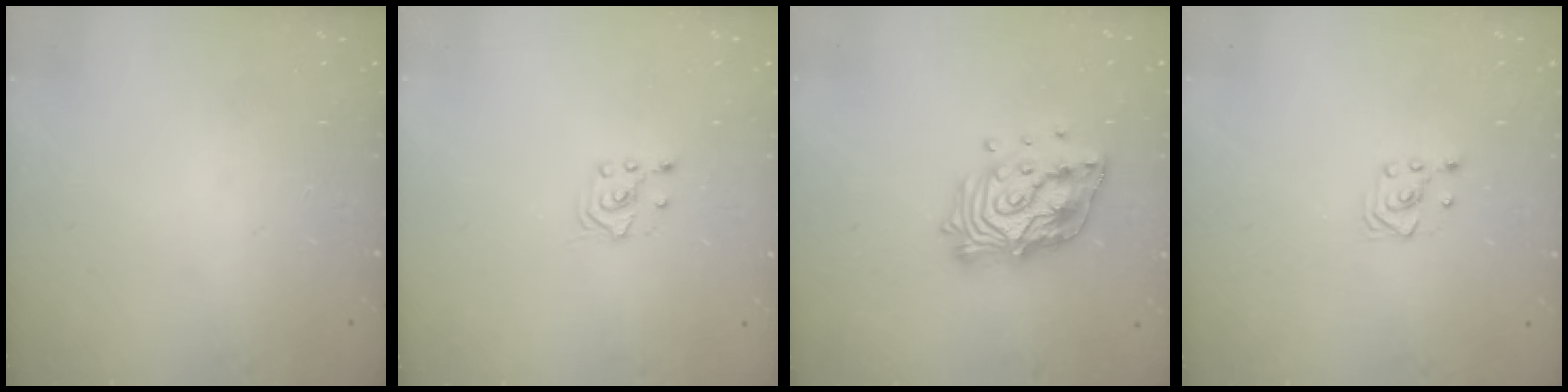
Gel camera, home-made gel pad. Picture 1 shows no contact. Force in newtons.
{"total": 2.6, "press": 2.4, "slide": 0.8}
{"total": 15.1, "press": 15.1, "slide": 1.2}
{"total": 3.0, "press": 2.6, "slide": 1.5}